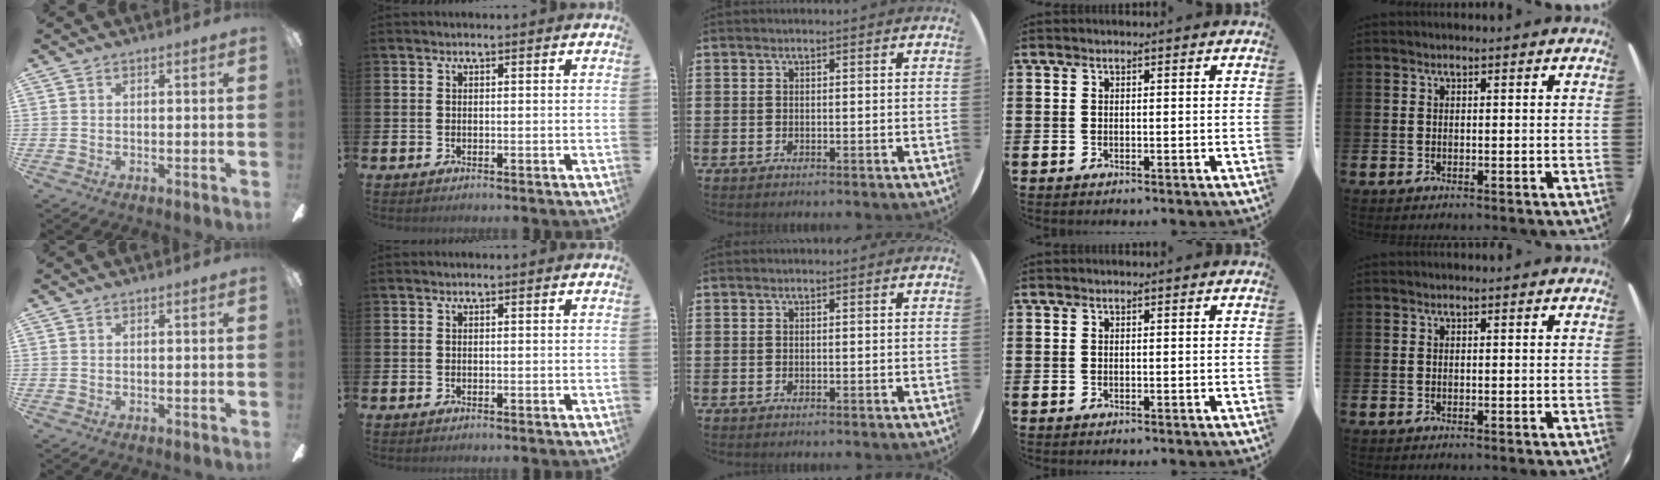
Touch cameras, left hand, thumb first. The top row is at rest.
{}